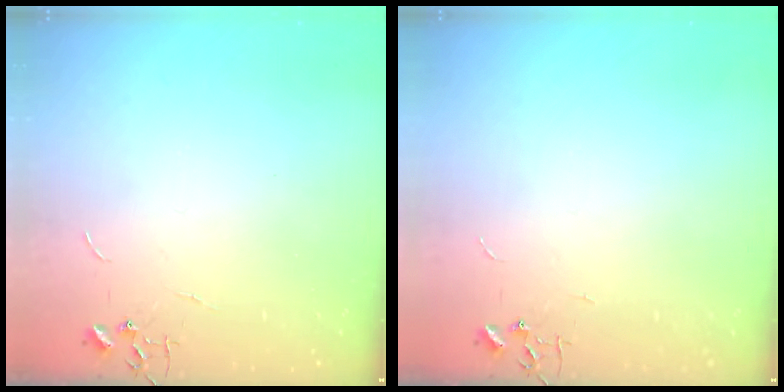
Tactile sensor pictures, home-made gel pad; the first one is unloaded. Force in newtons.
{"total": 0.0}